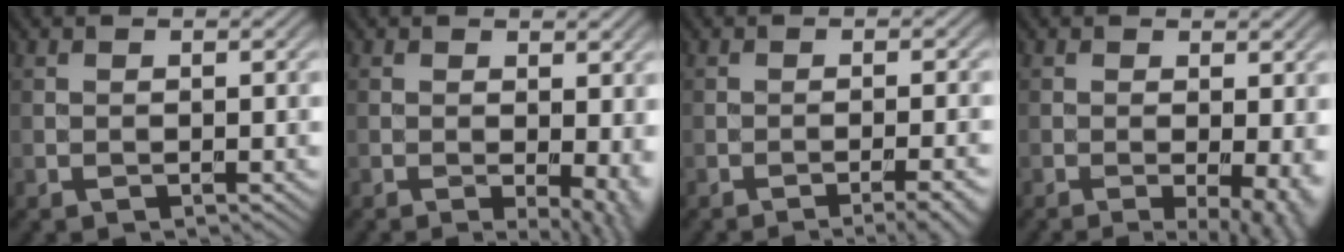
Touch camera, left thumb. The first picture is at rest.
{"total": 5.1, "force": [-0.4, 1.7, 4.8], "torque": [-0.061, -0.006, -0.001]}
{"total": 4.6, "force": [-2.7, 0.8, 3.6], "torque": [-0.043, 0.014, -0.043]}
{"total": 6.0, "force": [-1.3, 1.7, 5.6], "torque": [-0.080, -0.013, -0.012]}